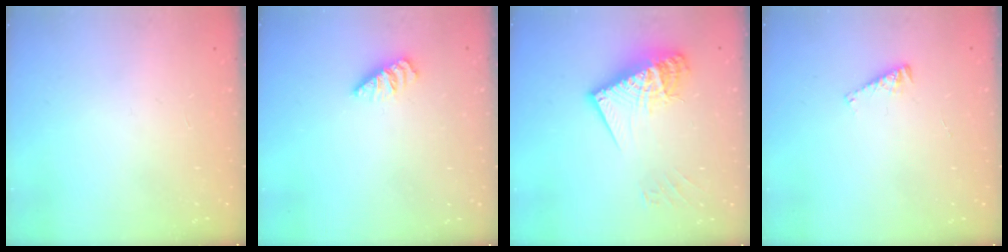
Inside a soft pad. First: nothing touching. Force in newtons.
{"total": 0.0}
{"total": 16.7, "press": 16.6, "slide": 1.7}
{"total": 4.8, "press": 4.8, "slide": 0.4}